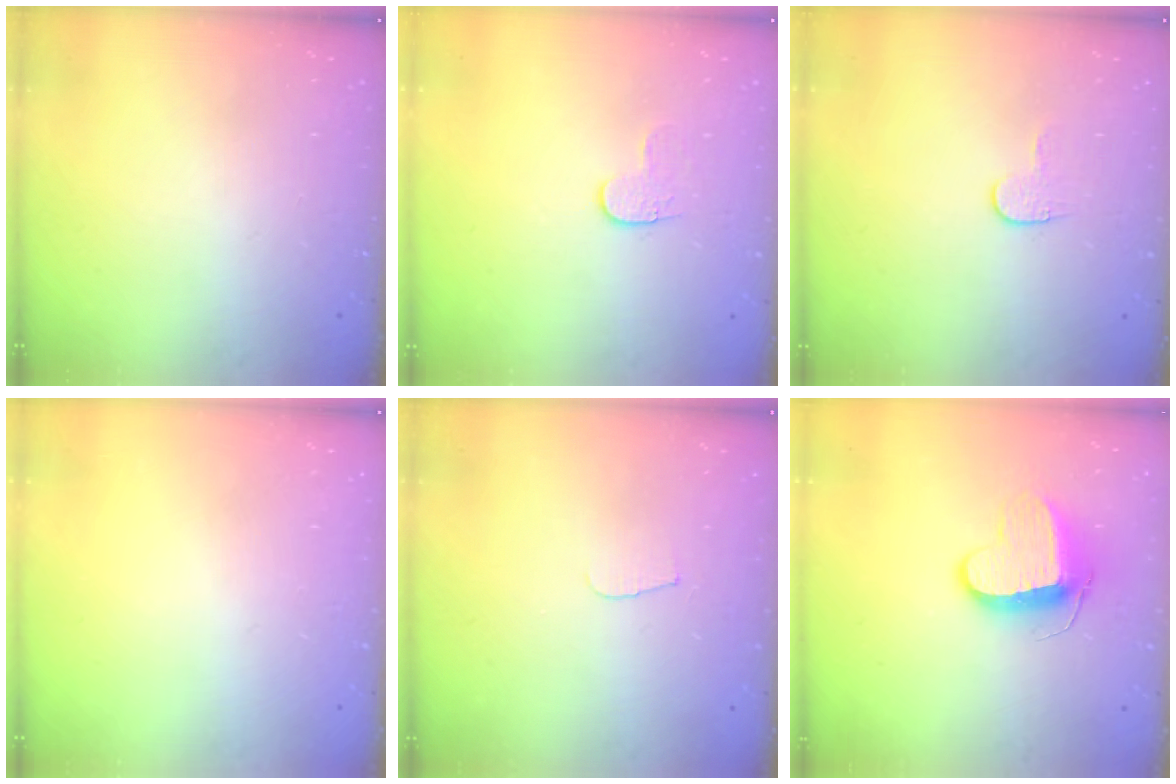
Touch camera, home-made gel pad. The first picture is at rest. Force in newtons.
{"total": 3.8, "press": 3.8, "slide": 0.5}
{"total": 3.8, "press": 3.8, "slide": 0.3}
{"total": 0.0}
{"total": 3.3, "press": 3.3, "slide": 0.4}
{"total": 10.3, "press": 10.3, "slide": 0.4}